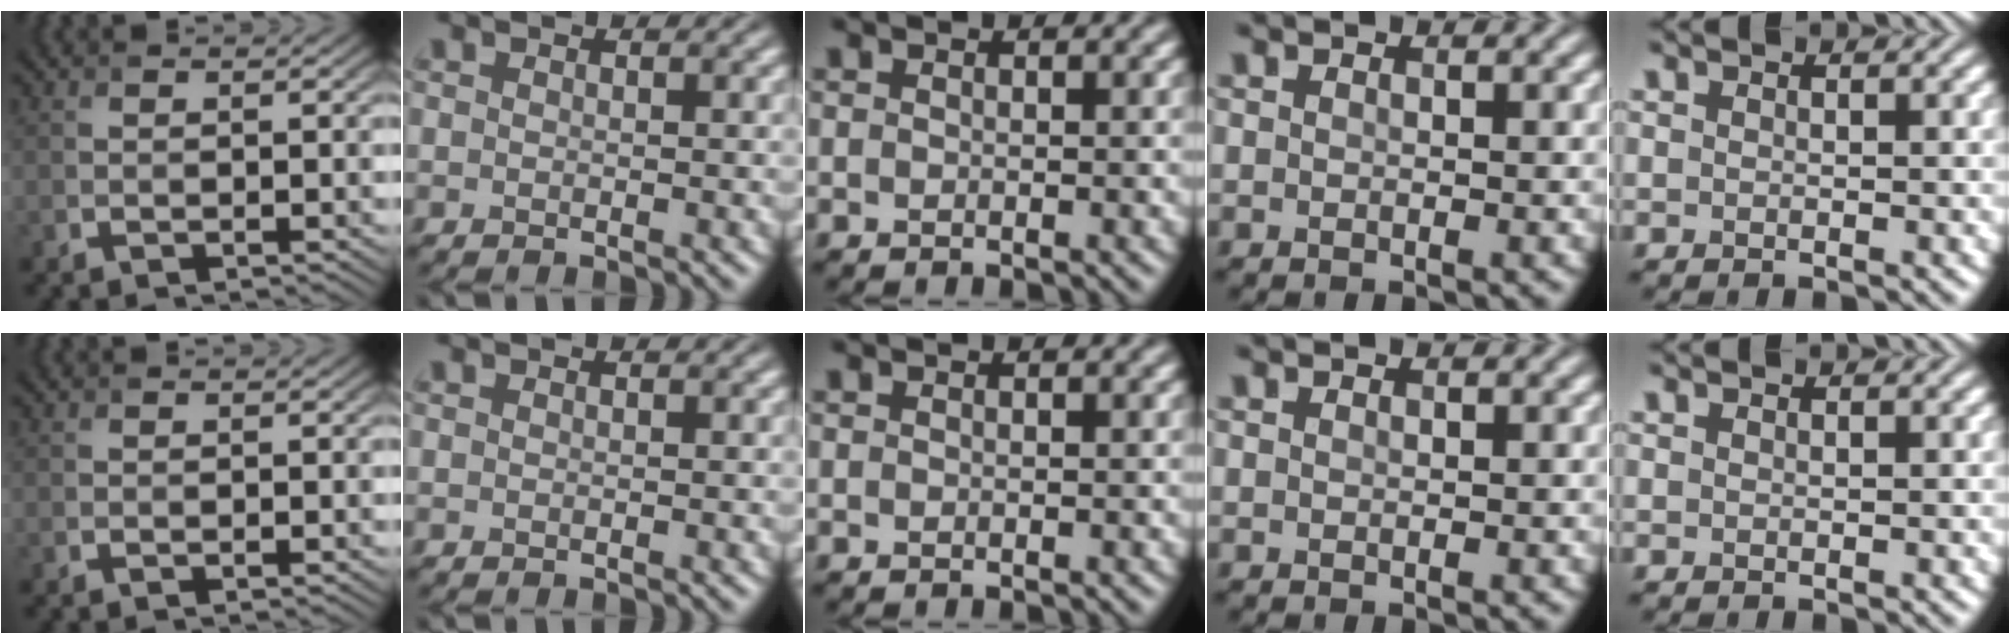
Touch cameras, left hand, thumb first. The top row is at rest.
{}